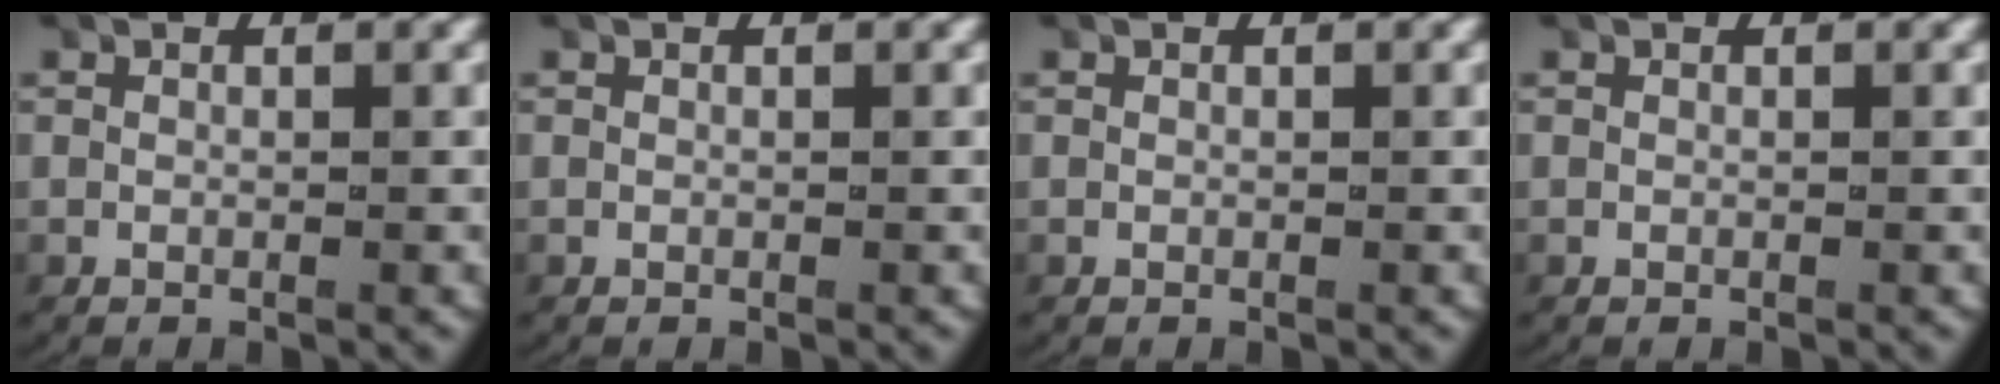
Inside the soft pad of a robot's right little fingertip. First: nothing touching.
{"total": 0.0}
{"total": 0.0}
{"total": 0.0}